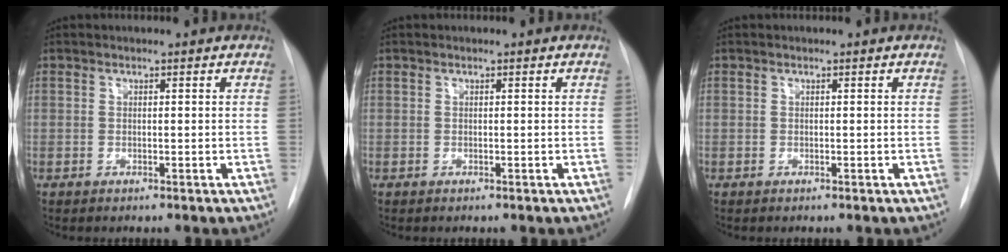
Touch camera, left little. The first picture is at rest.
{"total": 0.0}
{"total": 0.0}